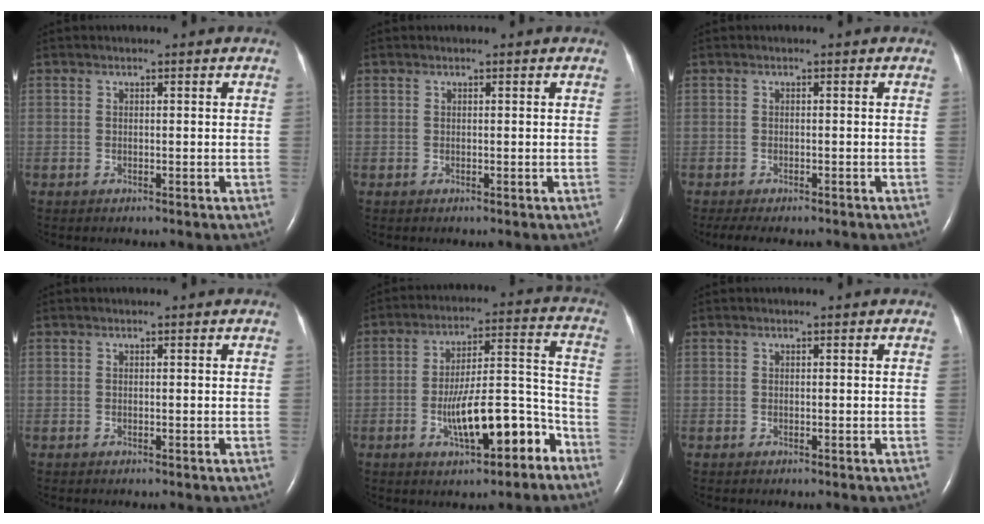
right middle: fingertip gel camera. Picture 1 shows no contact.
{"total": 0.0}
{"total": 6.2, "force": [-5.2, 1.7, 3.0], "torque": [-0.043, -0.008, -0.072]}
{"total": 0.0}
{"total": 12.6, "force": [-6.3, 3.2, 10.4], "torque": [-0.167, 0.027, -0.092]}
{"total": 0.0}